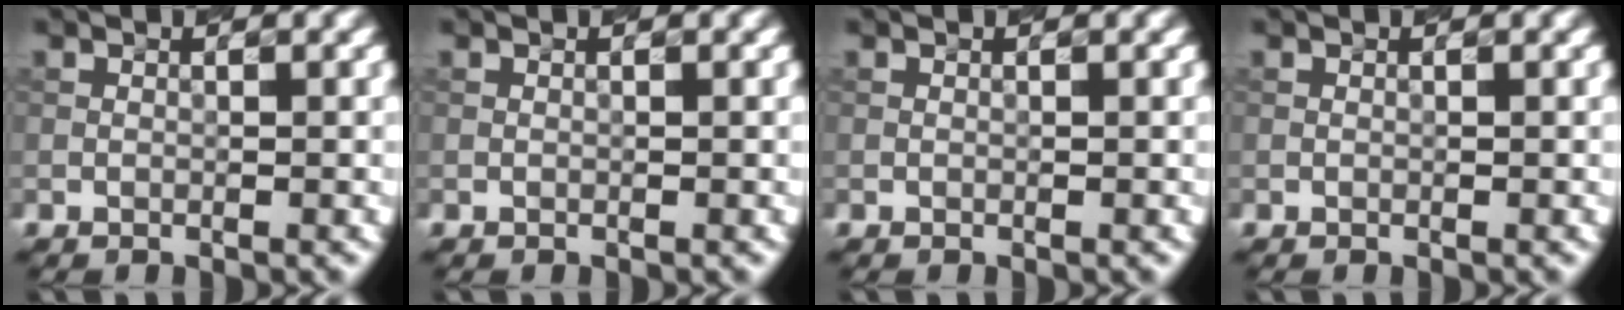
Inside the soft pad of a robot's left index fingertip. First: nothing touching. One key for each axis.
{"total": 0.0}
{"total": 0.0}
{"total": 0.0}